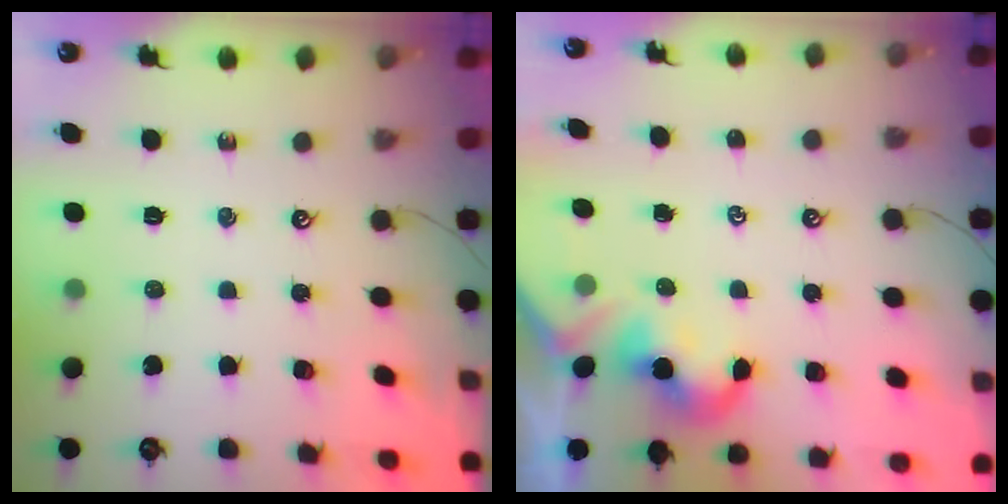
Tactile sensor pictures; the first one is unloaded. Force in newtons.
{"total": 1.9, "press": 1.8, "slide": 0.6}